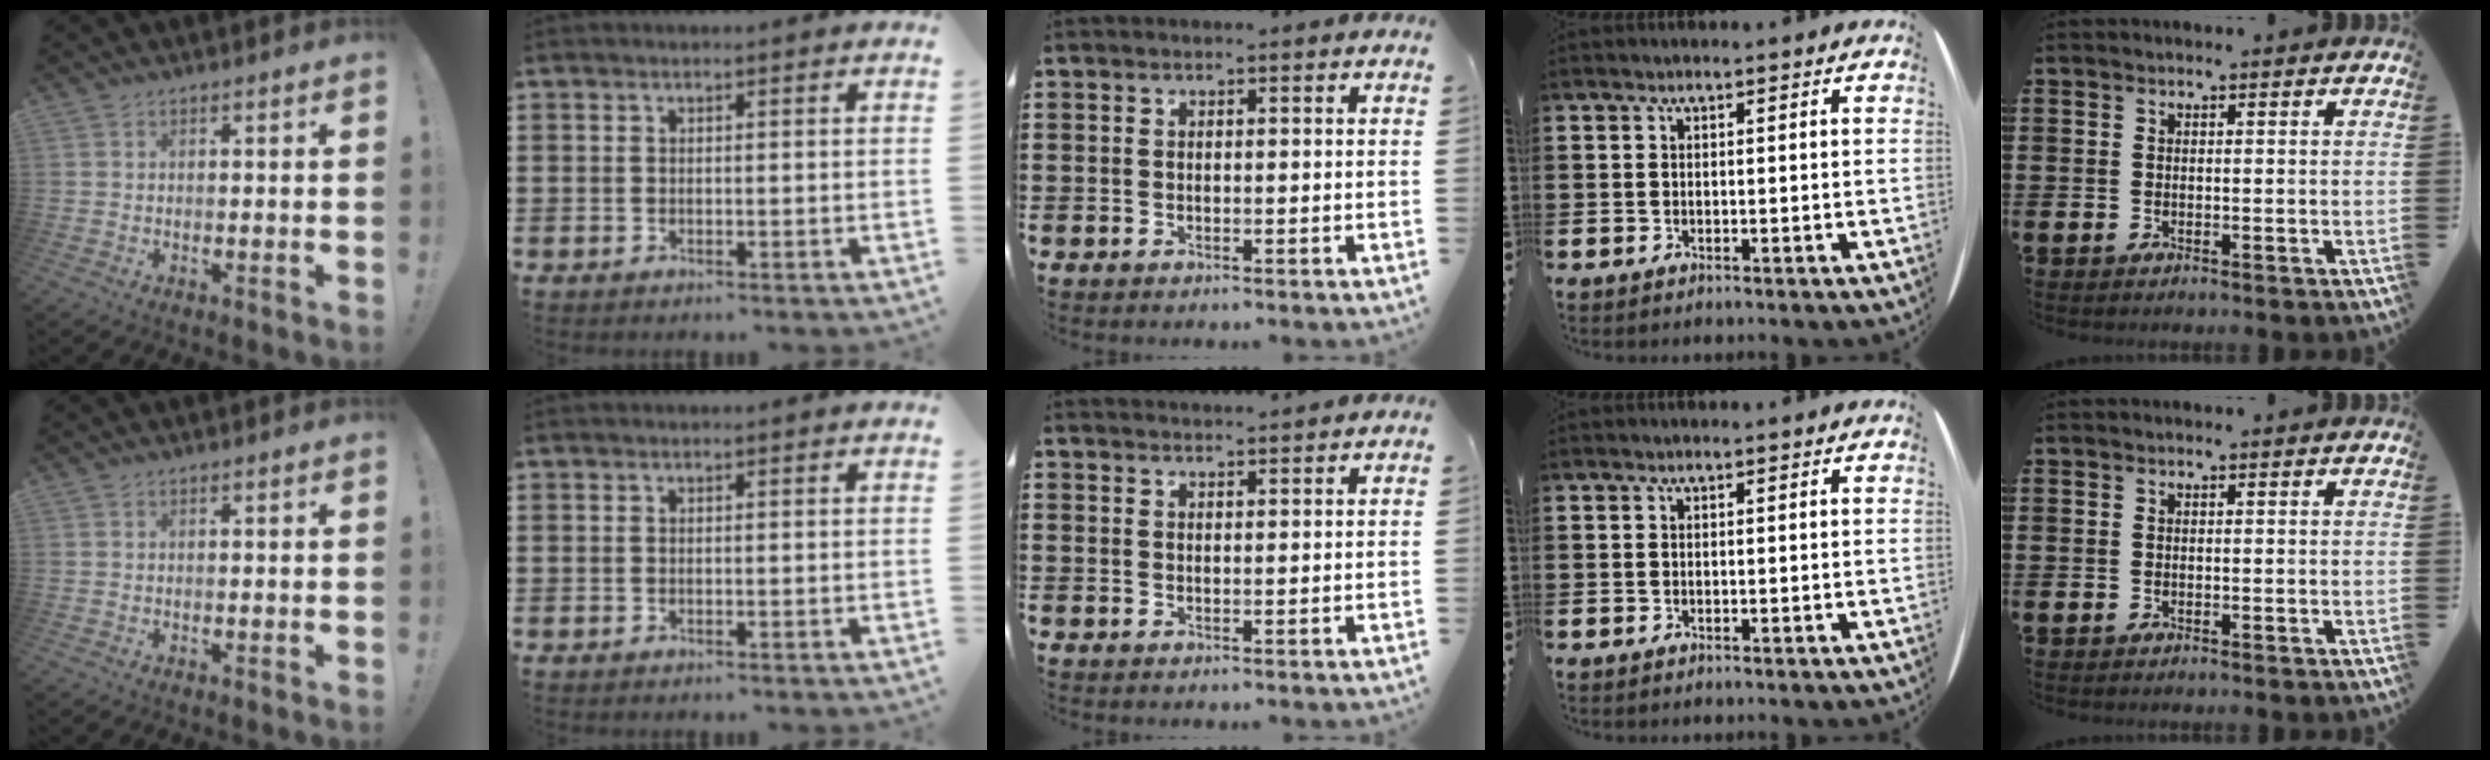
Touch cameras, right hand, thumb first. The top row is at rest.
{"middle": {"total": 1.7, "force": [1.7, -0.1, -0.1], "torque": [-0.002, 0.000, 0.033]}}